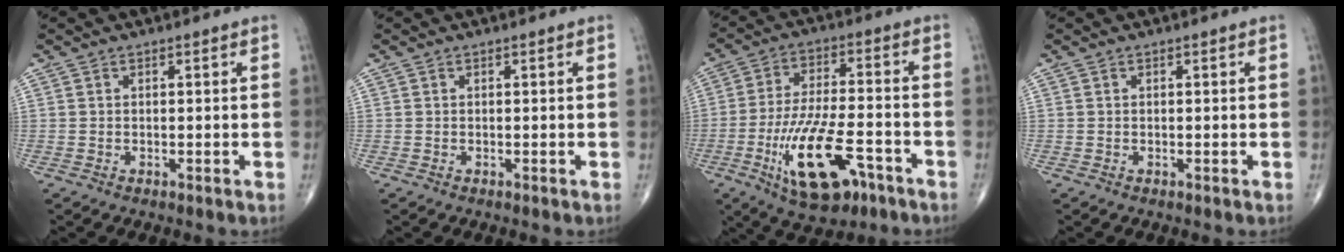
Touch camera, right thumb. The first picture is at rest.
{"total": 0.0}
{"total": 16.2, "force": [-7.1, 6.4, 13.0], "torque": [-0.236, 0.025, -0.113]}
{"total": 0.0}